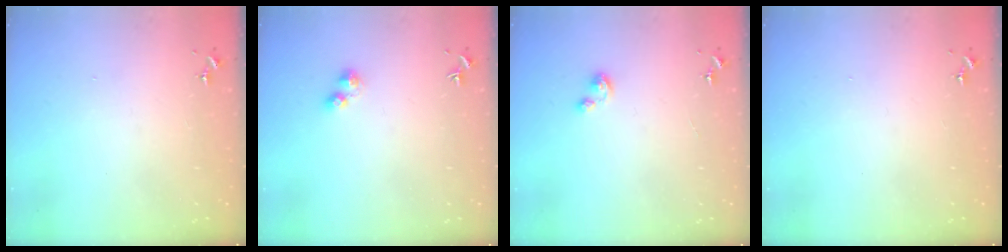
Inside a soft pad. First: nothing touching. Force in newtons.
{"total": 3.5, "press": 3.4, "slide": 0.5}
{"total": 3.2, "press": 3.2, "slide": 0.2}
{"total": 0.0}